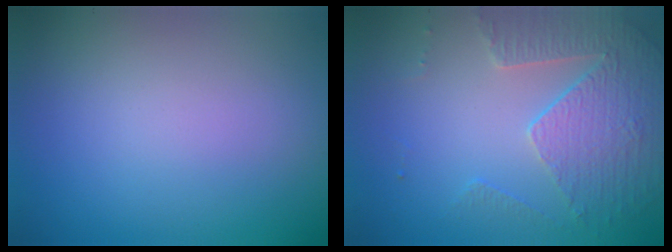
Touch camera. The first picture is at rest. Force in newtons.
{"total": 3.7, "press": 3.5, "slide": 1.1}